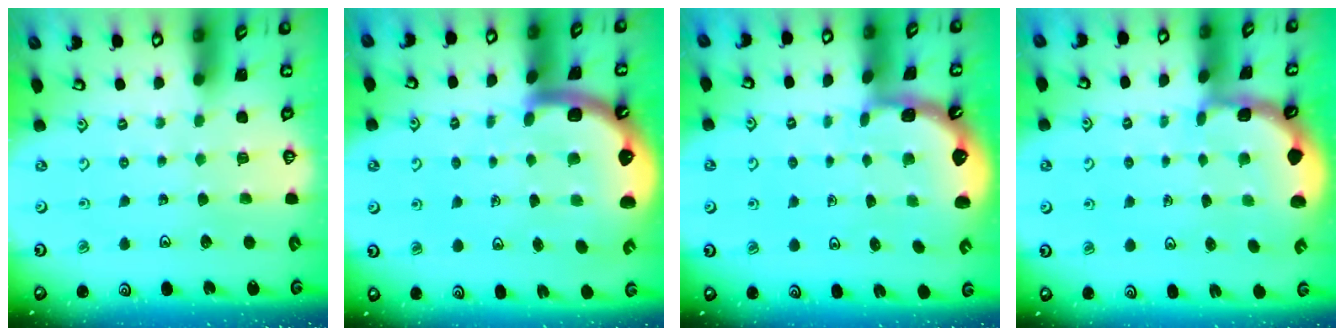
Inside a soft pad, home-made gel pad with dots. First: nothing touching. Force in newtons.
{"total": 7.2, "press": 6.9, "slide": 1.9}
{"total": 1.2, "press": 1.2, "slide": 0.1}
{"total": 2.1, "press": 2.1, "slide": 0.4}